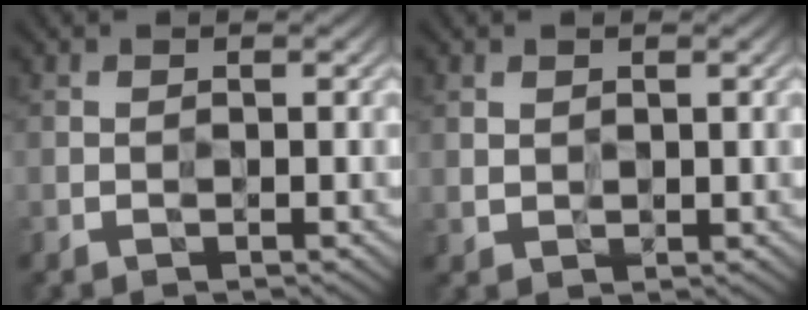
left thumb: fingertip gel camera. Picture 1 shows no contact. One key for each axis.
{"total": 1.6, "fx": 1.1, "fy": 1.0, "fz": 0.5, "tx": -0.018, "ty": -0.002, "tz": 0.025}